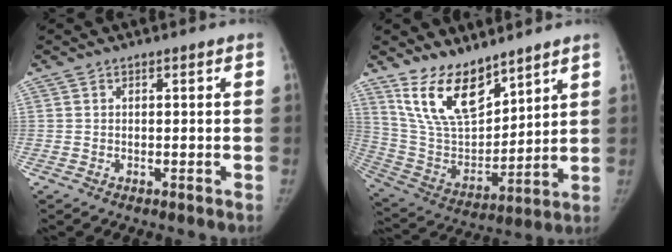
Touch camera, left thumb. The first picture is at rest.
{"total": 15.6, "force": [11.1, 7.0, 8.5], "torque": [-0.119, -0.067, 0.229]}